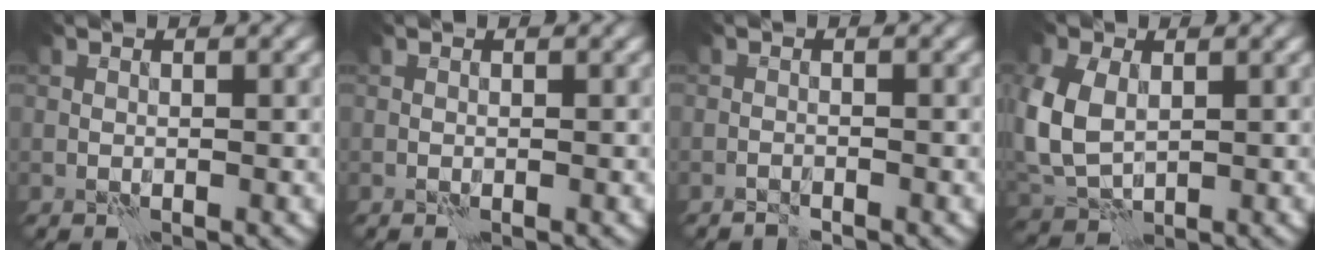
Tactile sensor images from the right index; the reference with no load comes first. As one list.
[{"total": 0.0}, {"total": 0.6, "force": [-0.6, 0.0, -0.1], "torque": [0.005, 0.005, -0.015]}, {"total": 6.5, "force": [0.9, 4.6, 4.4], "torque": [-0.130, 0.002, 0.022]}]